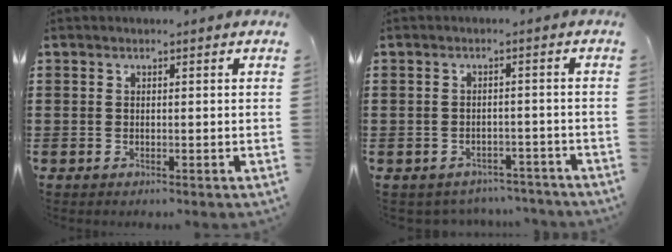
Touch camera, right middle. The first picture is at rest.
{"total": 2.3, "force": [-2.3, 0.5, -0.2], "torque": [-0.006, -0.001, -0.050]}